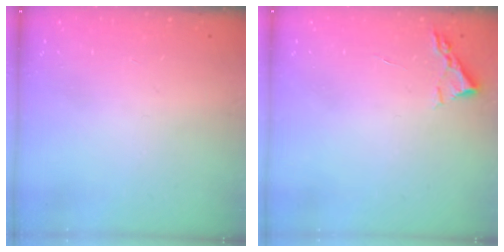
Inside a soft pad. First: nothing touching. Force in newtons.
{"total": 2.4, "press": 2.3, "slide": 0.3}